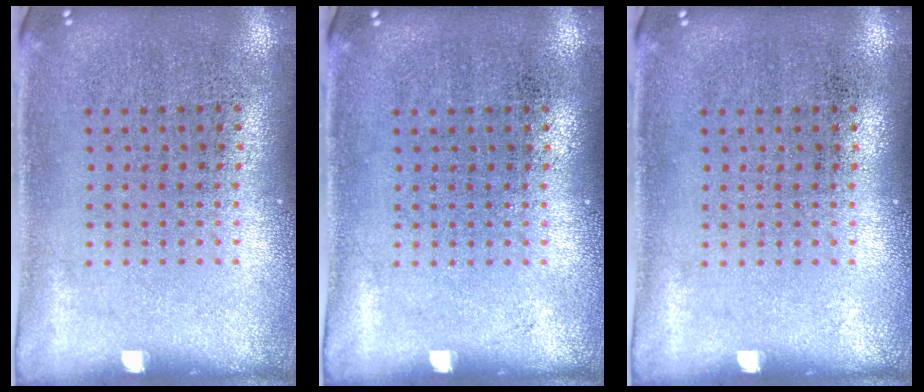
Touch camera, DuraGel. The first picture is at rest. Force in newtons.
{"total": 0.0}
{"total": 0.0}